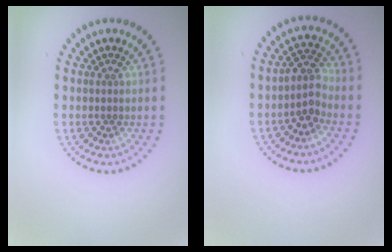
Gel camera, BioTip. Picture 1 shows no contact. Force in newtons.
{"total": 2.5, "press": 2.0, "slide": 1.6}